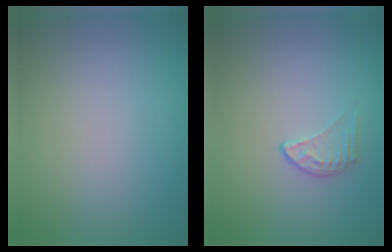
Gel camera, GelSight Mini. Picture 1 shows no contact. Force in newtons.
{"total": 1.4, "press": 0.9, "slide": 1.1}